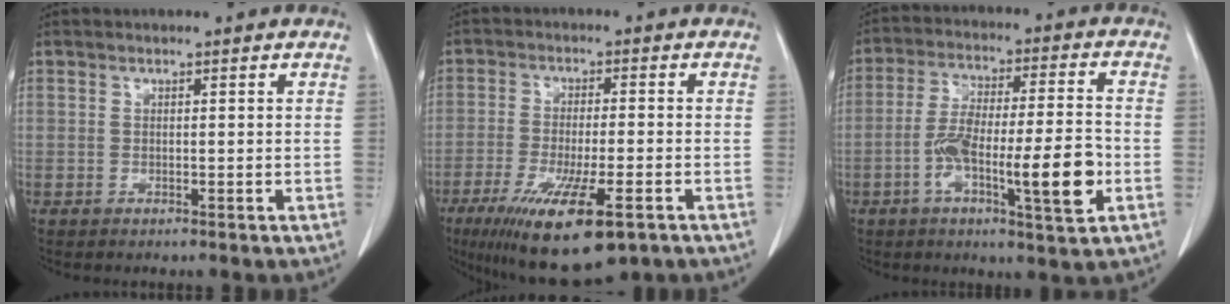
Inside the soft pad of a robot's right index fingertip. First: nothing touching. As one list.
[{"total": 14.5, "force": [-8.2, 3.0, 11.6], "torque": [-0.196, -0.035, -0.129]}, {"total": 13.9, "force": [-4.1, 2.0, 13.1], "torque": [-0.225, 0.005, -0.068]}]